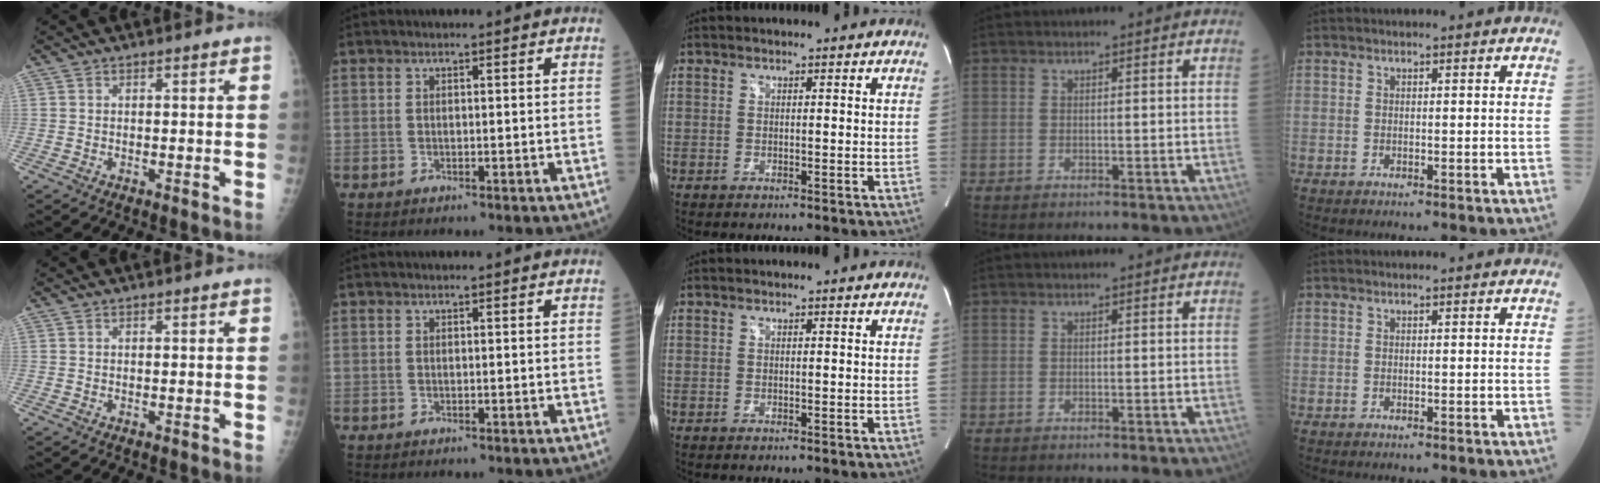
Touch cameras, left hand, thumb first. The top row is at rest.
{}